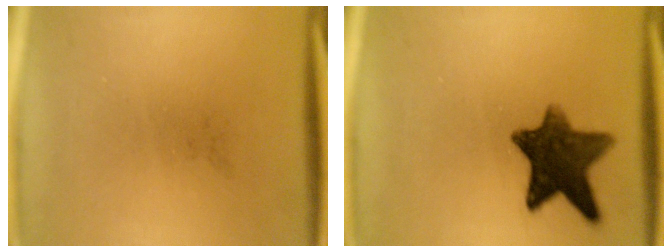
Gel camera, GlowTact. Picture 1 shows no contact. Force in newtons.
{"total": 10.8}